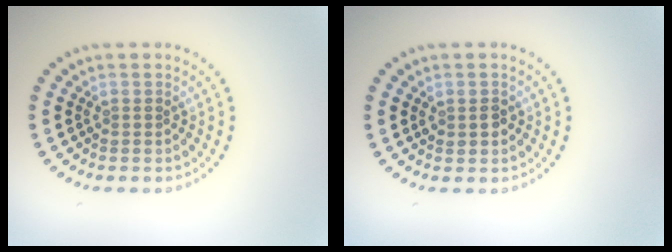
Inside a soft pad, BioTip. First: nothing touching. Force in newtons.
{"total": 1.3, "press": 1.2, "slide": 0.3}